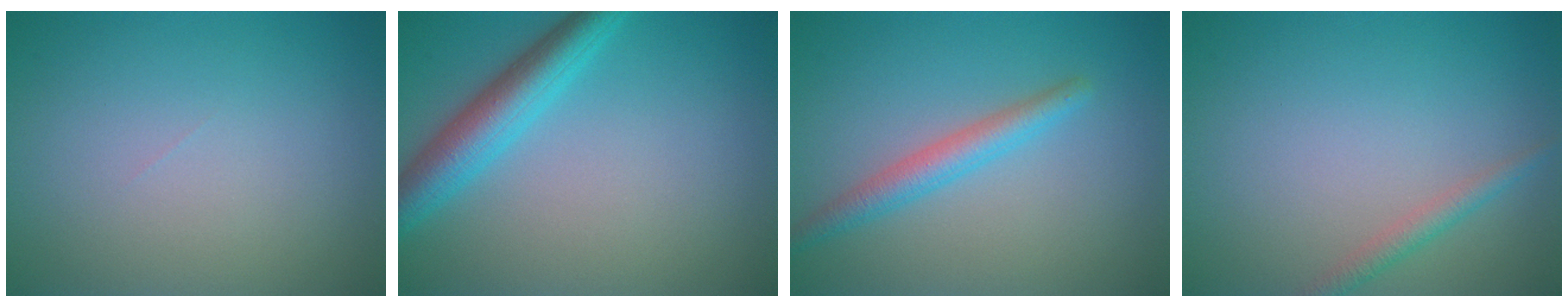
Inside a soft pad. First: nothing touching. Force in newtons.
{"total": 4.7, "press": 4.7, "slide": 0.1}
{"total": 2.7, "press": 2.7, "slide": 0.1}
{"total": 1.5, "press": 1.5, "slide": 0.0}